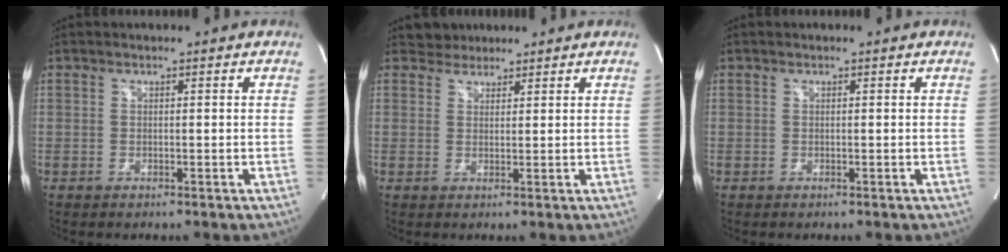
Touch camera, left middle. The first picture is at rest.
{"total": 2.4, "force": [2.1, 1.2, -0.4], "torque": [0.007, 0.012, 0.031]}
{"total": 0.0}